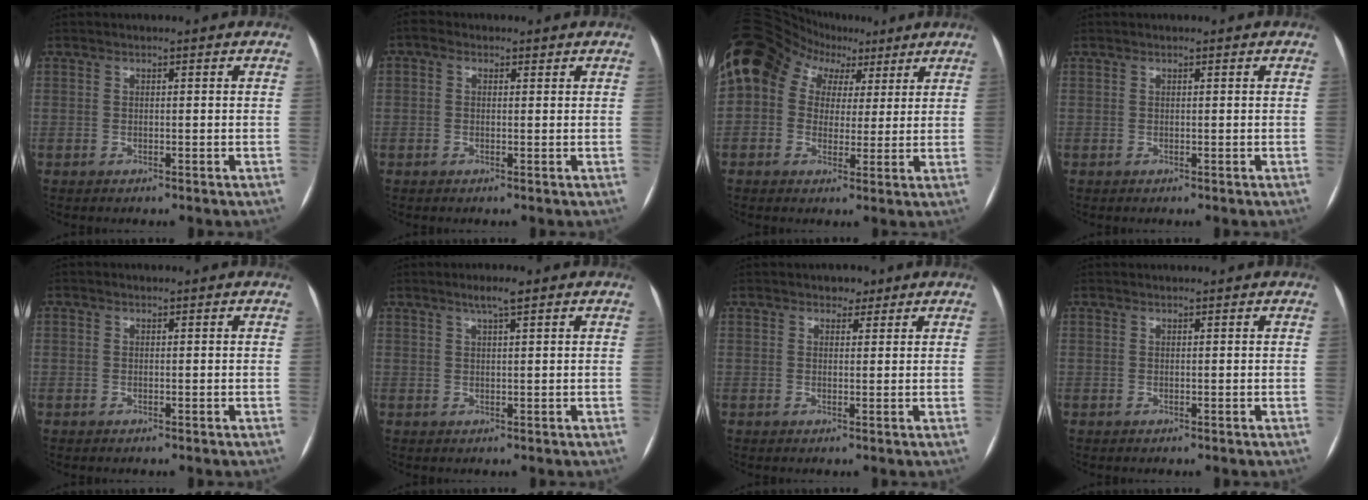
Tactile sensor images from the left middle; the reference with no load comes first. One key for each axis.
{"total": 0.6, "fx": -0.2, "fy": -0.4, "fz": -0.3, "tx": 0.003, "ty": 0.001, "tz": -0.006}
{"total": 11.9, "fx": 5.3, "fy": 8.8, "fz": 5.9, "tx": -0.112, "ty": 0.064, "tz": 0.088}
{"total": 0.0}
{"total": 2.0, "fx": -0.7, "fy": -1.5, "fz": -1.0, "tx": 0.017, "ty": -0.012, "tz": -0.012}
{"total": 2.7, "fx": 1.8, "fy": 0.0, "fz": 2.0, "tx": -0.041, "ty": 0.004, "tz": 0.032}
{"total": 2.1, "fx": 1.5, "fy": 1.3, "fz": 0.7, "tx": -0.006, "ty": 0.003, "tz": 0.020}
{"total": 1.9, "fx": 0.1, "fy": -1.6, "fz": -0.9, "tx": 0.016, "ty": 0.005, "tz": 0.006}